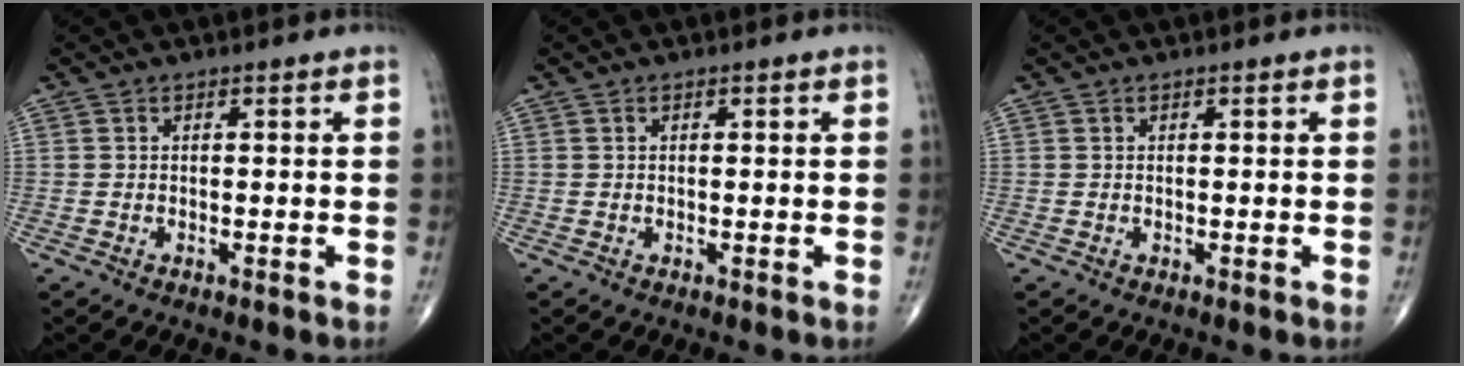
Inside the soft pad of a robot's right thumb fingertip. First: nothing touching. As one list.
[{"total": 0.0}, {"total": 0.0}]